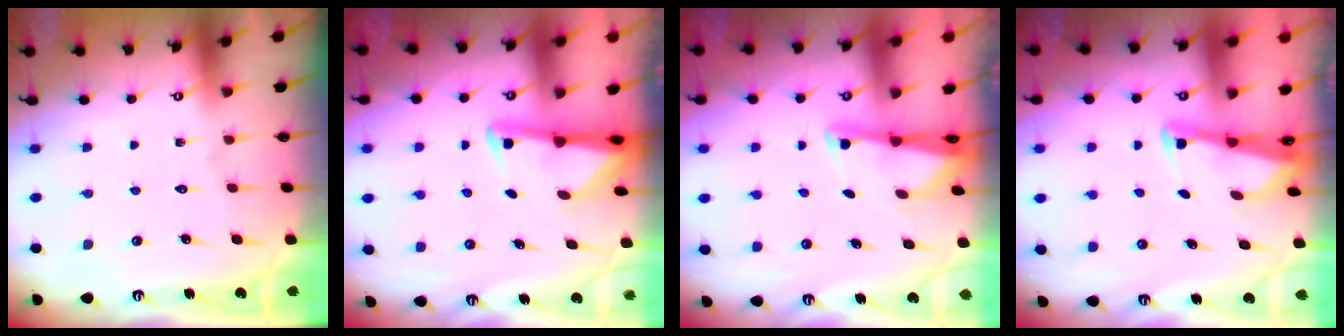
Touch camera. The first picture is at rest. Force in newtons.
{"total": 2.8, "press": 2.8, "slide": 0.7}
{"total": 2.0, "press": 1.9, "slide": 0.4}
{"total": 2.4, "press": 2.4, "slide": 0.2}